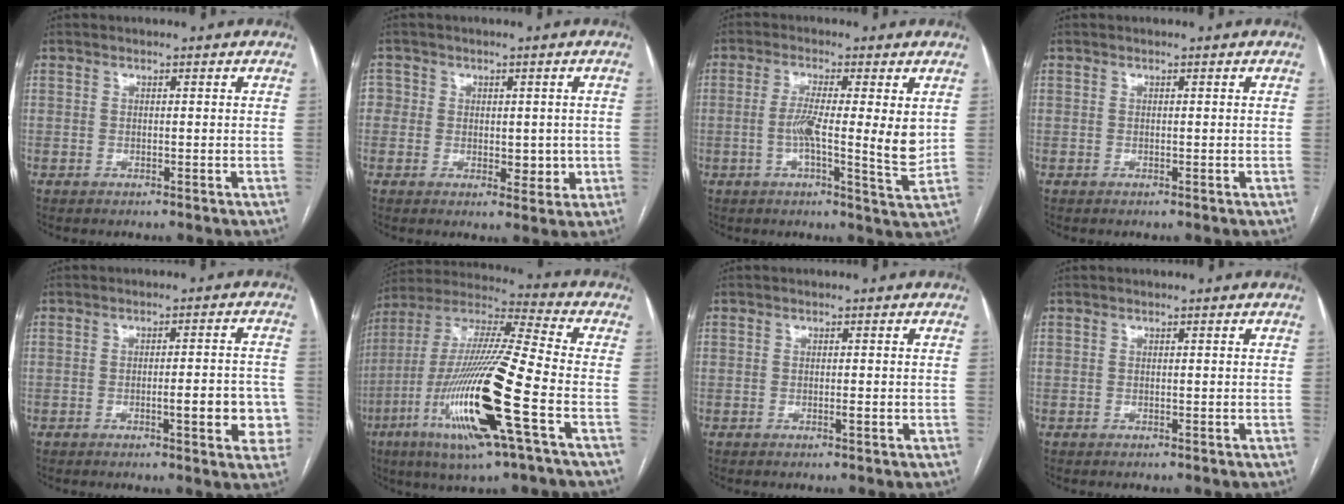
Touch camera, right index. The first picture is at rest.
{"total": 5.7, "force": [-0.4, 4.6, 3.3], "torque": [-0.032, 0.007, 0.002]}
{"total": 8.2, "force": [0.4, 0.7, 8.2], "torque": [-0.136, -0.007, 0.001]}
{"total": 0.0}
{"total": 7.6, "force": [-2.2, 1.7, 7.0], "torque": [-0.080, 0.010, -0.023]}
{"total": 22.3, "force": [-7.6, 1.1, 20.9], "torque": [-0.436, -0.029, -0.145]}
{"total": 0.8, "force": [-0.1, 0.2, 0.8], "torque": [-0.015, 0.001, 0.001]}
{"total": 0.0}